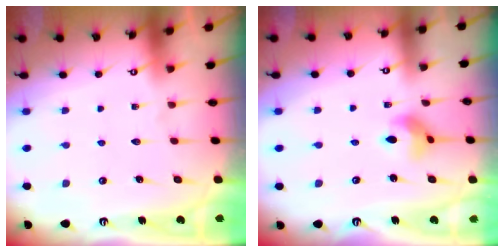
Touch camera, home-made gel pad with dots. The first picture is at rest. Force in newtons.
{"total": 5.9, "press": 5.9, "slide": 0.7}